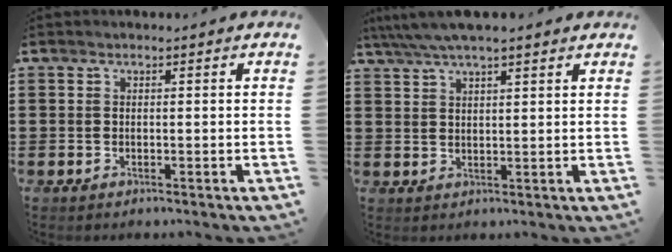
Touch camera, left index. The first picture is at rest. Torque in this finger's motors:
{"motor_torque": [0.62, -0.55, 0.88, 0.21]}